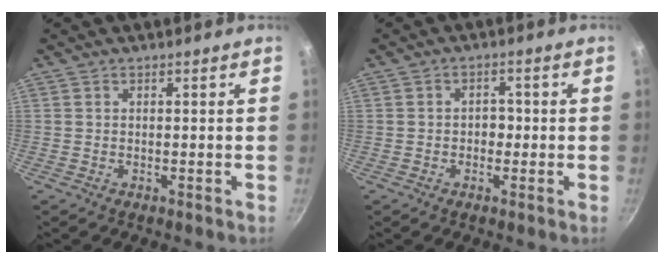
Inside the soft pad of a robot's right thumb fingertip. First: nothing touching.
{"total": 2.7, "force": [-0.4, 2.2, 1.5], "torque": [-0.004, 0.009, -0.009]}